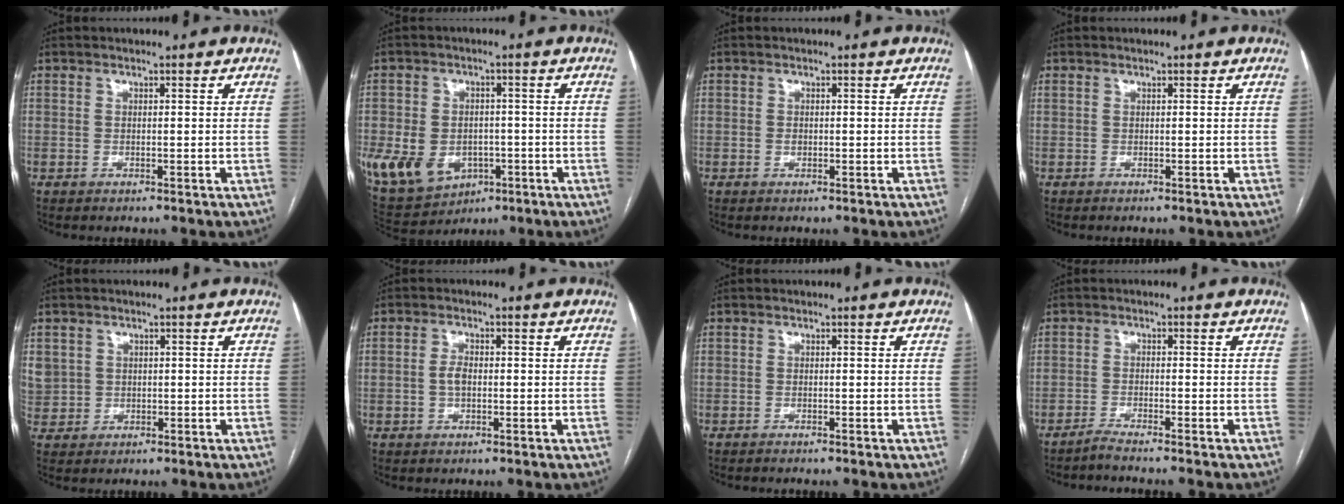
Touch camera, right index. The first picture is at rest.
{"total": 15.6, "force": [-5.1, 11.9, 8.7], "torque": [-0.200, 0.005, -0.060]}
{"total": 0.7, "force": [-0.1, 0.5, 0.5], "torque": [-0.008, 0.000, -0.002]}
{"total": 0.0}
{"total": 5.3, "force": [1.2, 5.1, 1.0], "torque": [-0.036, 0.012, 0.039]}
{"total": 2.3, "force": [-0.2, 1.2, 1.9], "torque": [-0.040, 0.004, -0.005]}
{"total": 1.9, "force": [-1.7, 0.0, 0.8], "torque": [-0.008, 0.000, -0.020]}
{"total": 2.7, "force": [-2.4, -0.9, 0.8], "torque": [-0.013, -0.001, -0.043]}